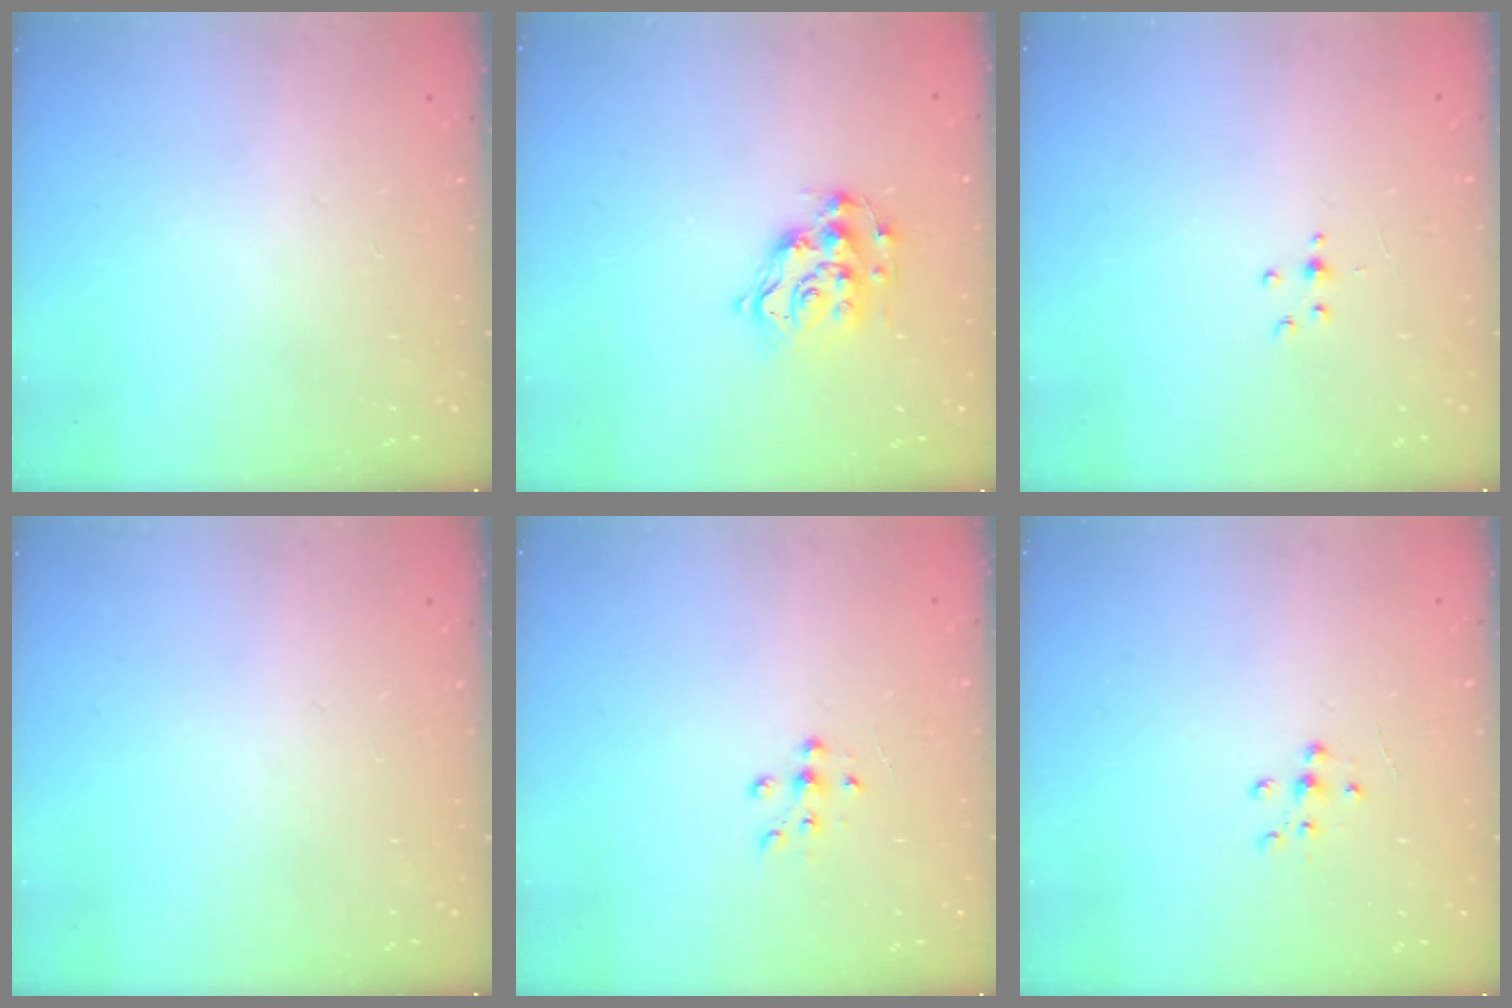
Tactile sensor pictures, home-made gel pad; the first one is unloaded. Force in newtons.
{"total": 11.1, "press": 11.1, "slide": 0.6}
{"total": 2.0, "press": 1.9, "slide": 0.5}
{"total": 0.0}
{"total": 5.7, "press": 5.7, "slide": 0.7}
{"total": 6.8, "press": 6.8, "slide": 0.9}